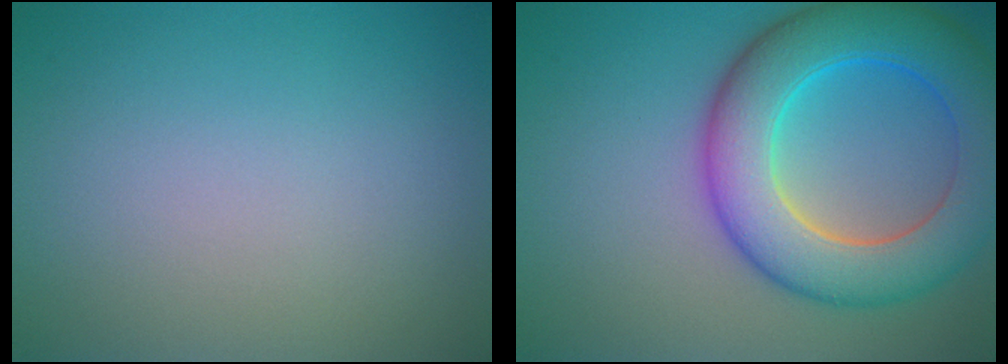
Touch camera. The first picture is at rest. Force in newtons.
{"total": 9.8, "press": 9.8, "slide": 0.5}